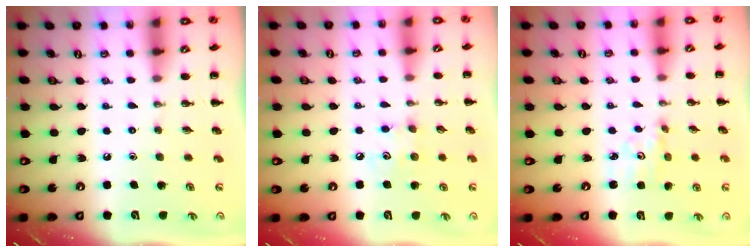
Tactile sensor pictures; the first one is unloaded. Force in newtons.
{"total": 5.8, "press": 5.7, "slide": 1.3}
{"total": 2.9, "press": 2.8, "slide": 0.7}